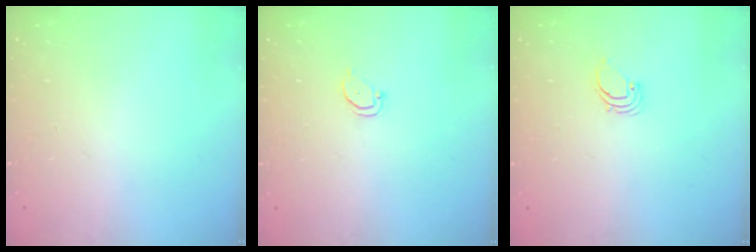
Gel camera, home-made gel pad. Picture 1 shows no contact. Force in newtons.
{"total": 2.5, "press": 2.5, "slide": 0.3}
{"total": 1.7, "press": 1.7, "slide": 0.1}